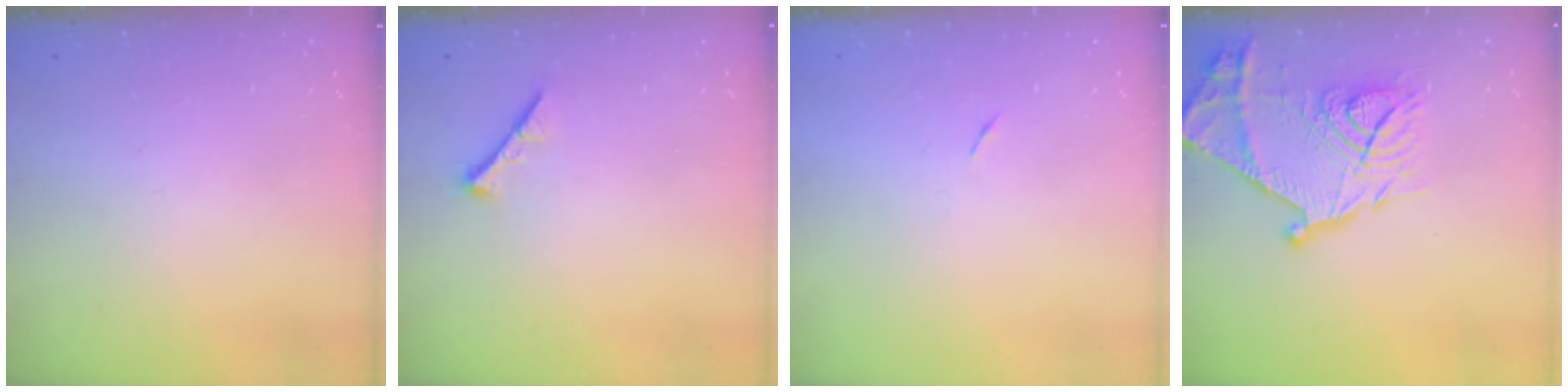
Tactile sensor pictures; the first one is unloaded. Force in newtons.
{"total": 0.0}
{"total": 3.7, "press": 3.6, "slide": 0.7}
{"total": 23.5, "press": 23.5, "slide": 1.5}